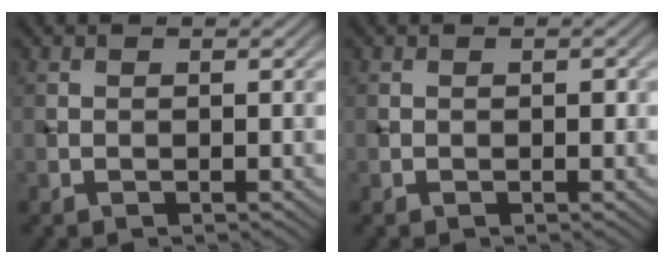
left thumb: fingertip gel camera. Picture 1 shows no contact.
{"total": 0.5, "force": [0.0, 0.4, 0.4], "torque": [-0.003, -0.003, -0.001]}